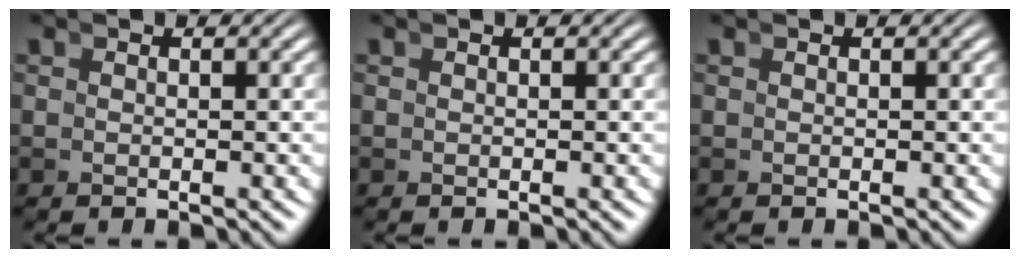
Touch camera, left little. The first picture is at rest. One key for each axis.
{"total": 0.0}
{"total": 0.0}